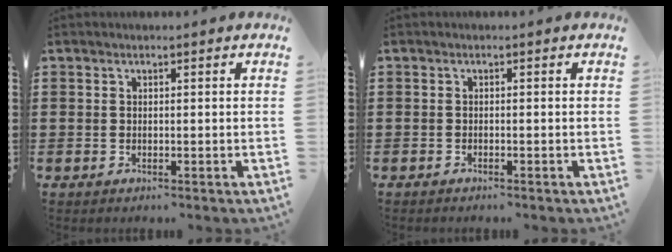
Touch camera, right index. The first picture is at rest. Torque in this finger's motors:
{"motor_torque": [-0.01, 0.09, 0.04, -0.01]}